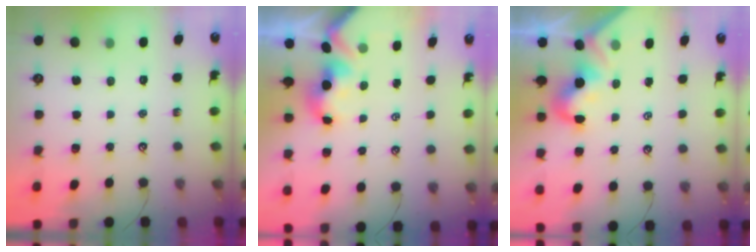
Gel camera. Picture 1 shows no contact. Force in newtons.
{"total": 0.5, "press": 0.4, "slide": 0.4}
{"total": 2.9, "press": 2.9, "slide": 0.5}